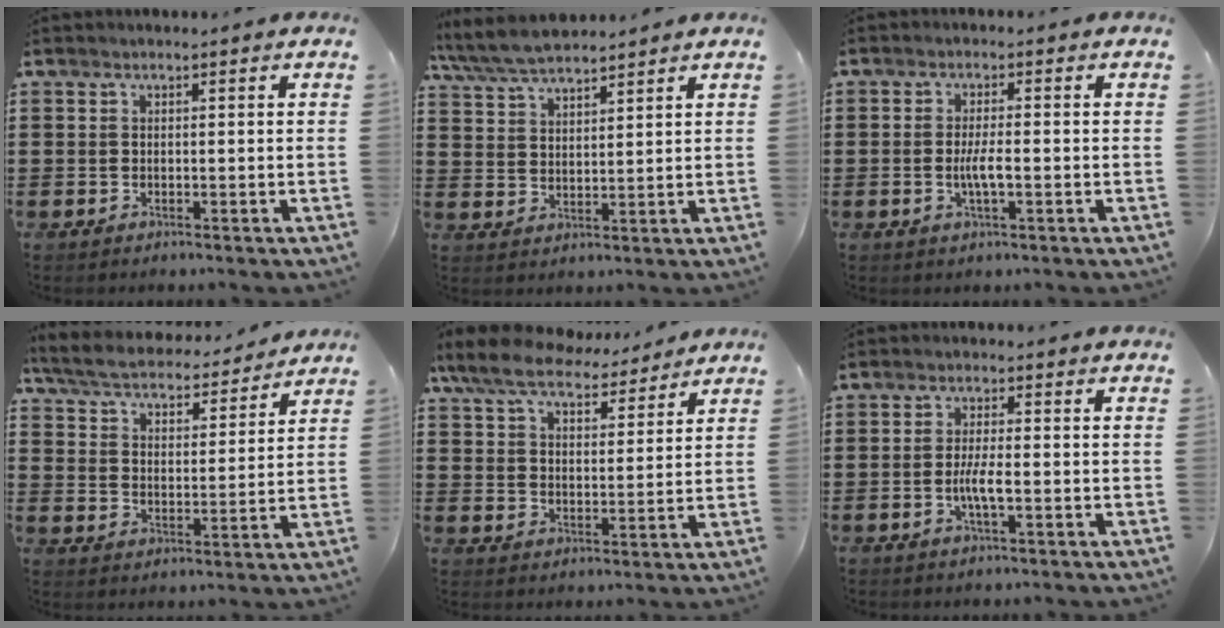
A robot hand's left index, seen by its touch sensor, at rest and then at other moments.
{"total": 5.9, "force": [5.4, 1.2, 2.0], "torque": [-0.057, -0.014, 0.101]}
{"total": 3.6, "force": [-0.7, 0.7, 3.4], "torque": [-0.074, -0.006, -0.017]}
{"total": 5.5, "force": [5.2, 0.5, 1.5], "torque": [-0.056, -0.033, 0.087]}
{"total": 8.2, "force": [7.3, 2.1, 3.1], "torque": [-0.090, -0.029, 0.132]}
{"total": 3.9, "force": [-1.0, 0.8, 3.7], "torque": [-0.078, -0.004, -0.022]}